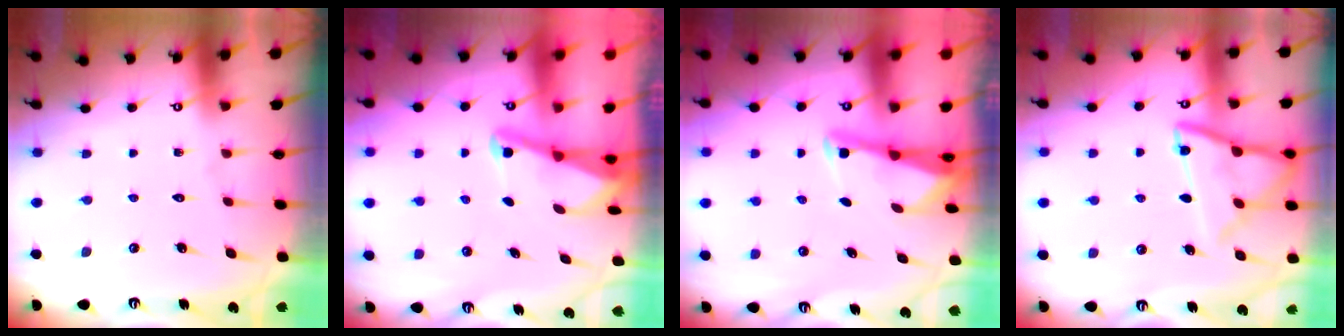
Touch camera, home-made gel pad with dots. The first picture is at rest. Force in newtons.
{"total": 2.2, "press": 2.2, "slide": 0.3}
{"total": 2.5, "press": 2.5, "slide": 0.2}
{"total": 14.2, "press": 14.2, "slide": 0.9}